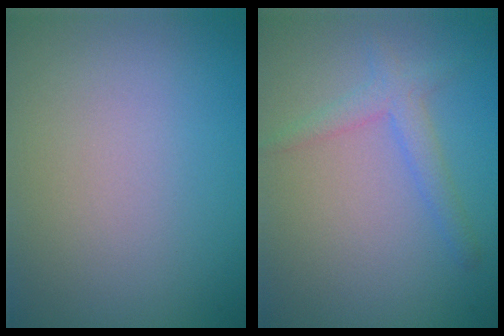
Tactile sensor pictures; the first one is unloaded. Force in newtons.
{"total": 2.2, "press": 2.2, "slide": 0.1}